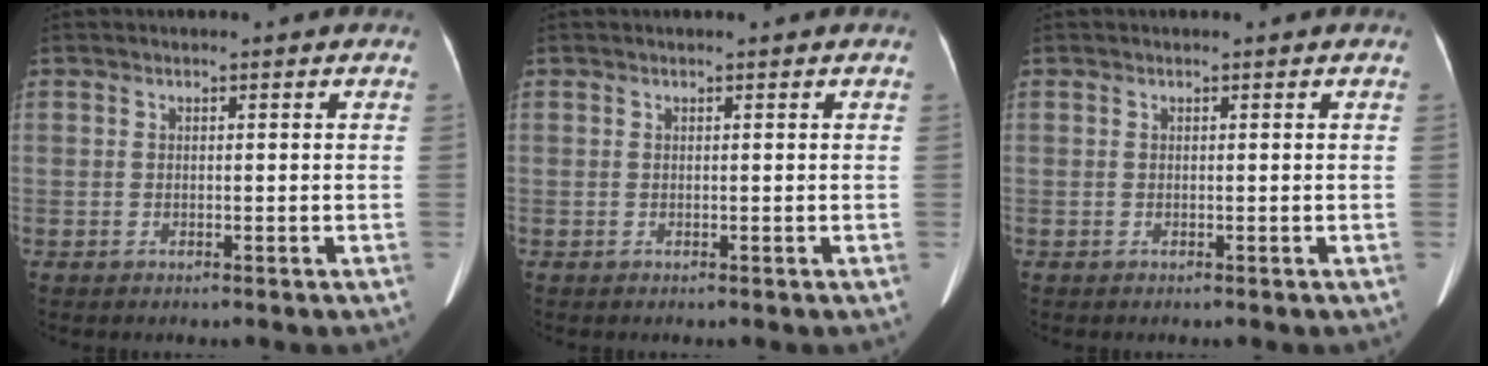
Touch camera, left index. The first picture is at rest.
{"total": 0.0}
{"total": 0.0}